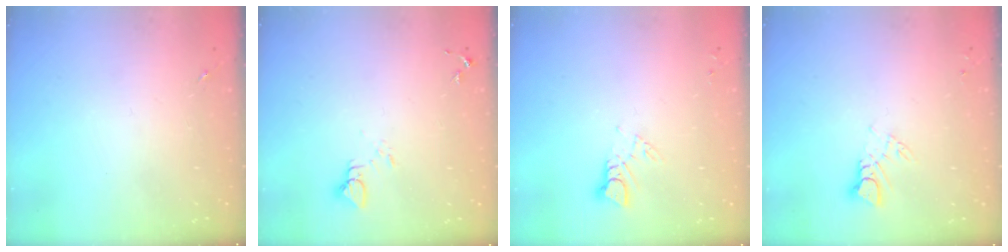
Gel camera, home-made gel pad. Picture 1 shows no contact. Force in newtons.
{"total": 3.2, "press": 3.2, "slide": 0.1}
{"total": 3.7, "press": 3.7, "slide": 0.4}
{"total": 4.6, "press": 4.6, "slide": 0.1}